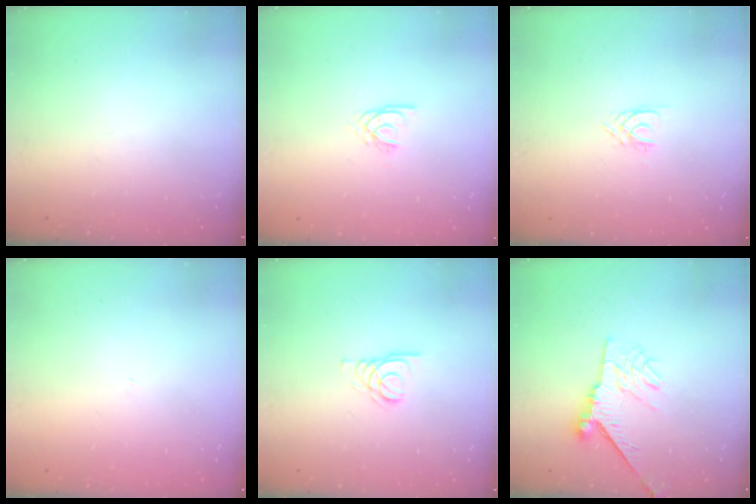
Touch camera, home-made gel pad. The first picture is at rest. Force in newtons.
{"total": 2.2, "press": 2.2, "slide": 0.4}
{"total": 1.7, "press": 1.7, "slide": 0.2}
{"total": 0.0}
{"total": 2.1, "press": 2.1, "slide": 0.2}
{"total": 9.6, "press": 9.5, "slide": 1.0}